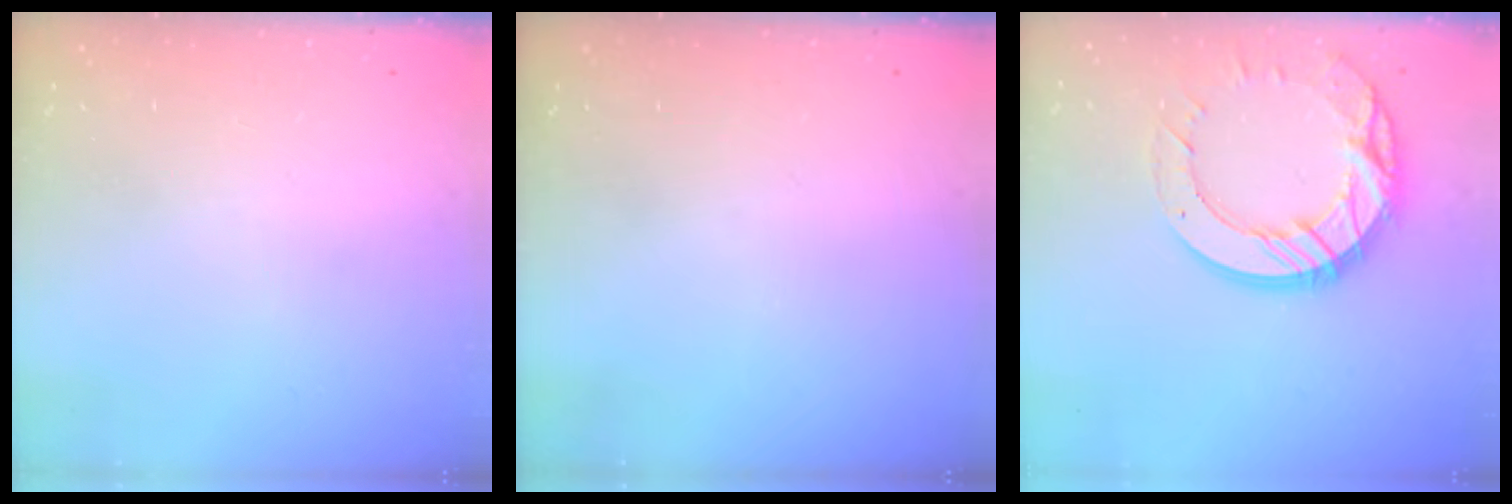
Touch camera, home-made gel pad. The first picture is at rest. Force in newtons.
{"total": 0.0}
{"total": 18.4, "press": 18.3, "slide": 1.9}